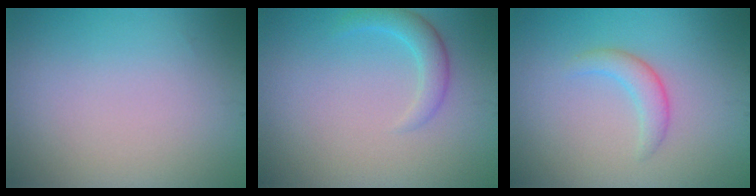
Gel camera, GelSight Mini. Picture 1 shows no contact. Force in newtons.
{"total": 2.2, "press": 2.2, "slide": 0.2}
{"total": 2.1, "press": 2.1, "slide": 0.2}